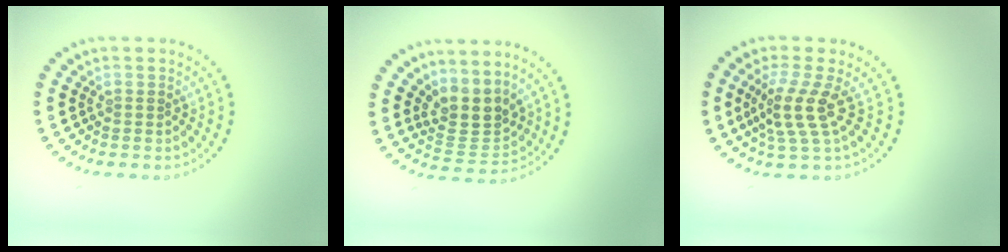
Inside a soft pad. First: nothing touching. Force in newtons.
{"total": 3.5, "press": 2.7, "slide": 2.2}
{"total": 3.4, "press": 2.6, "slide": 2.2}